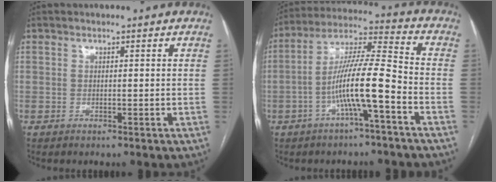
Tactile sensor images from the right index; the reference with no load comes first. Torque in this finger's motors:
{"motor_torque": [1.81, -0.32, 1.05, 0.21]}